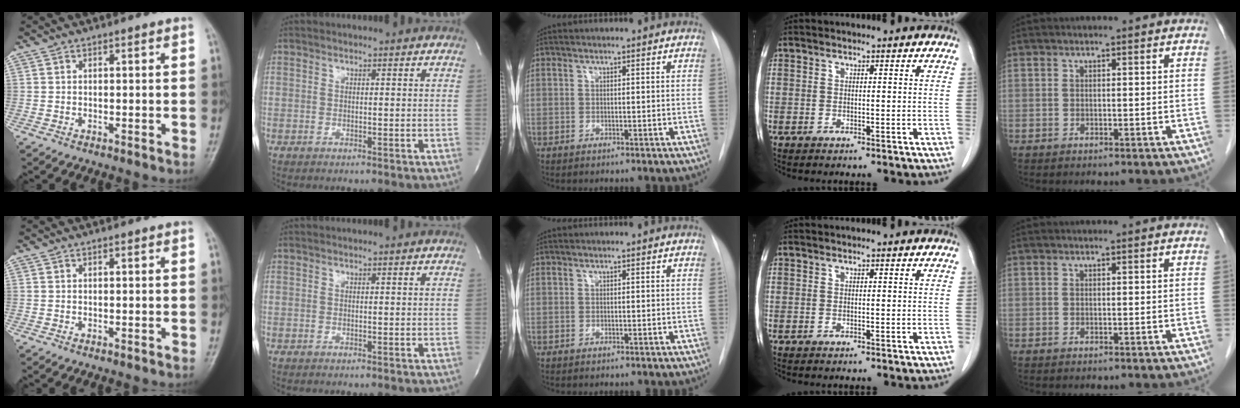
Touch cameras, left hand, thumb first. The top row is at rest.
{}